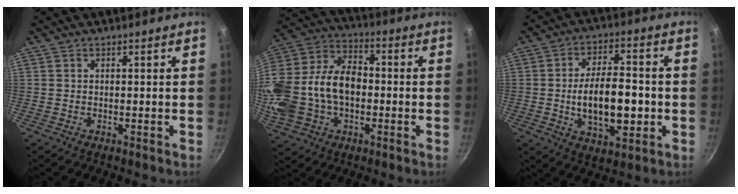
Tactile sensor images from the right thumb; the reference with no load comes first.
{"total": 24.2, "force": [-2.6, 17.0, 17.0], "torque": [-0.357, 0.055, -0.045]}
{"total": 14.2, "force": [-1.9, 7.1, 12.2], "torque": [-0.178, 0.013, -0.024]}